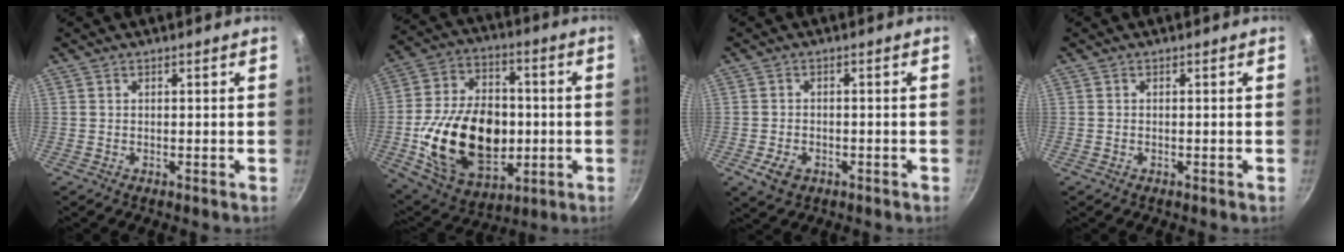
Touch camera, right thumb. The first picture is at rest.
{"total": 24.5, "force": [-2.9, 16.9, 17.5], "torque": [-0.278, 0.021, -0.037]}
{"total": 4.5, "force": [-1.9, 3.1, 2.7], "torque": [-0.048, 0.009, -0.027]}
{"total": 0.0}